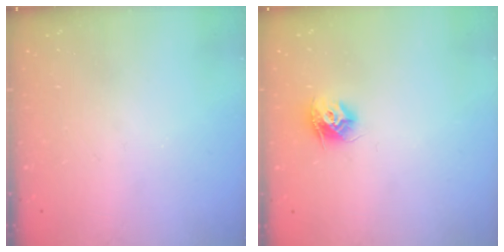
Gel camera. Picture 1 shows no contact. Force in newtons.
{"total": 9.1, "press": 9.1, "slide": 0.3}